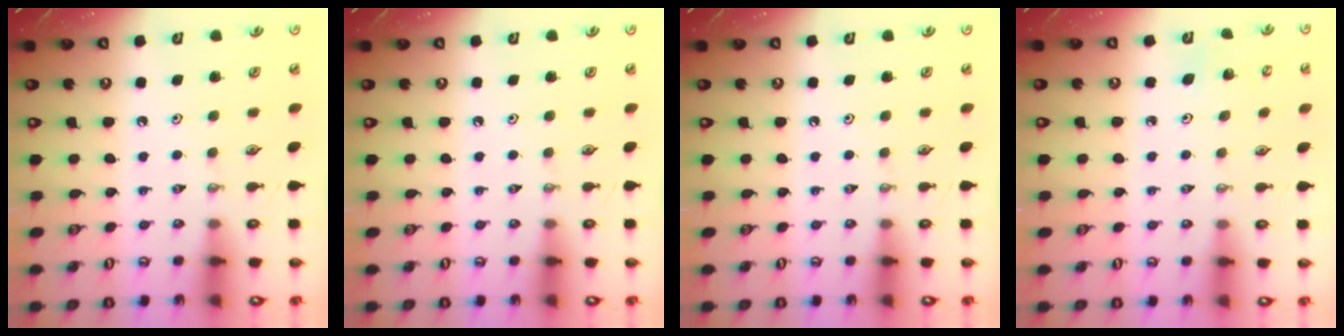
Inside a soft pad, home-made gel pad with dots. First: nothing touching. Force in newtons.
{"total": 0.0}
{"total": 0.0}
{"total": 4.7, "press": 4.5, "slide": 1.2}